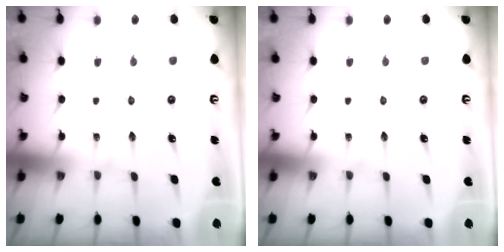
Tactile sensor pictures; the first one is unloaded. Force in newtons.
{"total": 0.0}